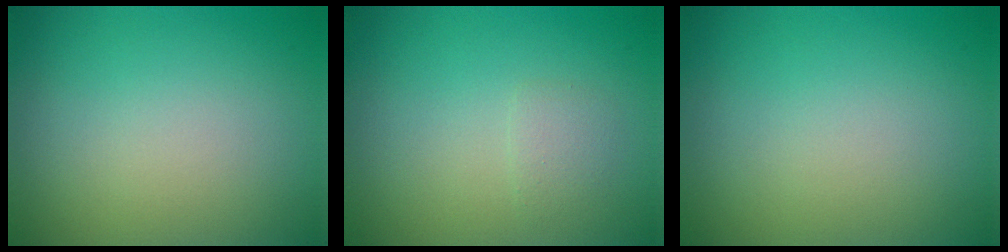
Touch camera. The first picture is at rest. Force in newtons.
{"total": 1.0, "press": 1.0, "slide": 0.1}
{"total": 0.0}